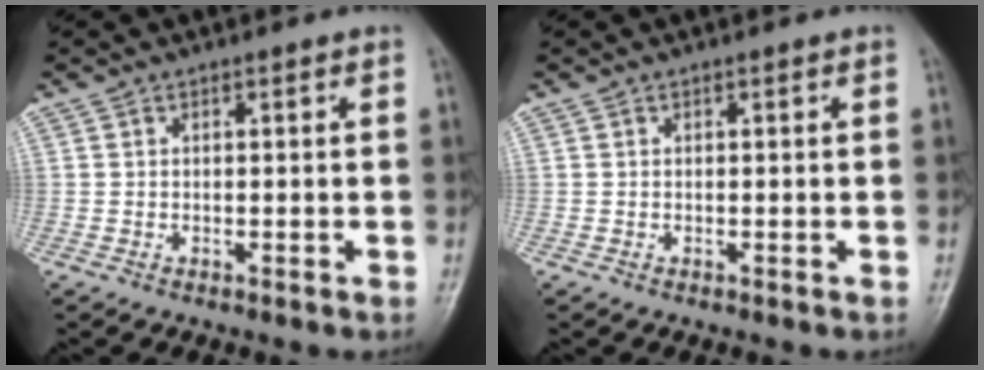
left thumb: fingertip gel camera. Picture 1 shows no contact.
{"total": 0.0}